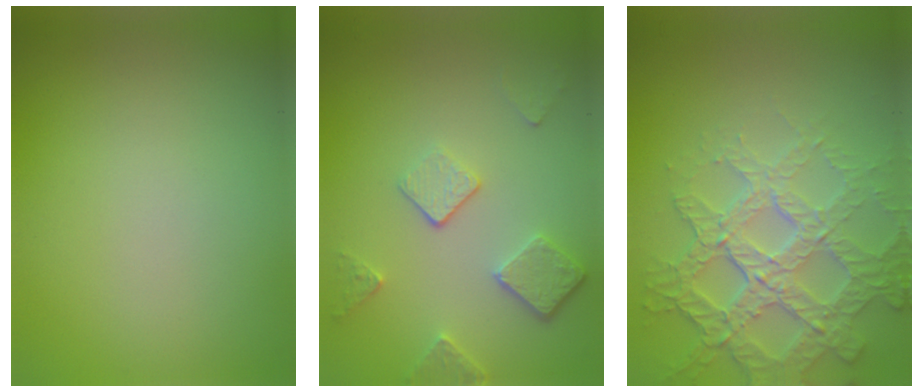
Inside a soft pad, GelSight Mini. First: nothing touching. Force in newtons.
{"total": 3.7, "press": 2.9, "slide": 2.4}
{"total": 6.4, "press": 5.1, "slide": 3.8}